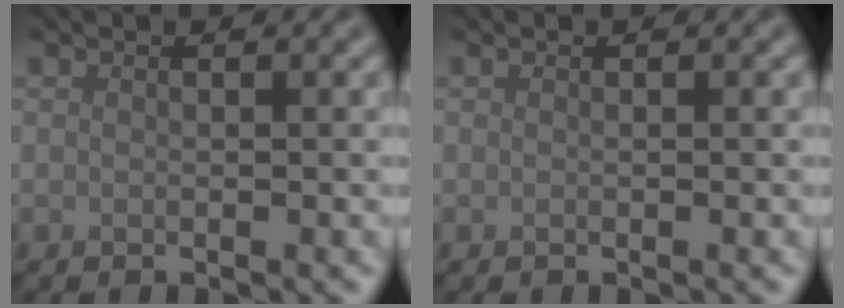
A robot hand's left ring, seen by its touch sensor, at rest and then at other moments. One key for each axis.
{"total": 0.0}